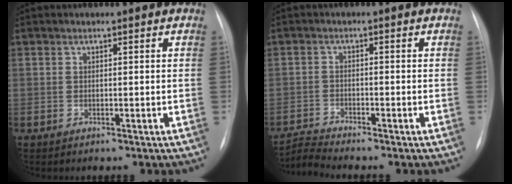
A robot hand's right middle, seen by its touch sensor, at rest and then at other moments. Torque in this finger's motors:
{"motor_torque": [-0.20, -0.13, -0.06, 0.01]}